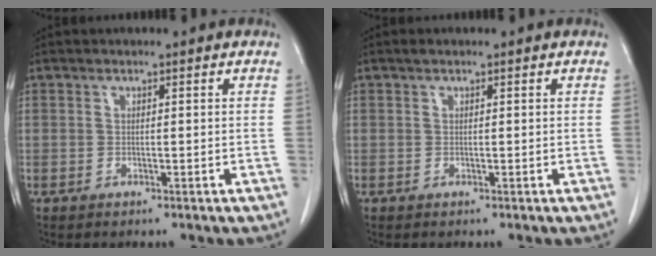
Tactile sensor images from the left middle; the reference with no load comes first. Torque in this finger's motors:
{"motor_torque": [0.26, -0.20, -0.06, -0.01]}